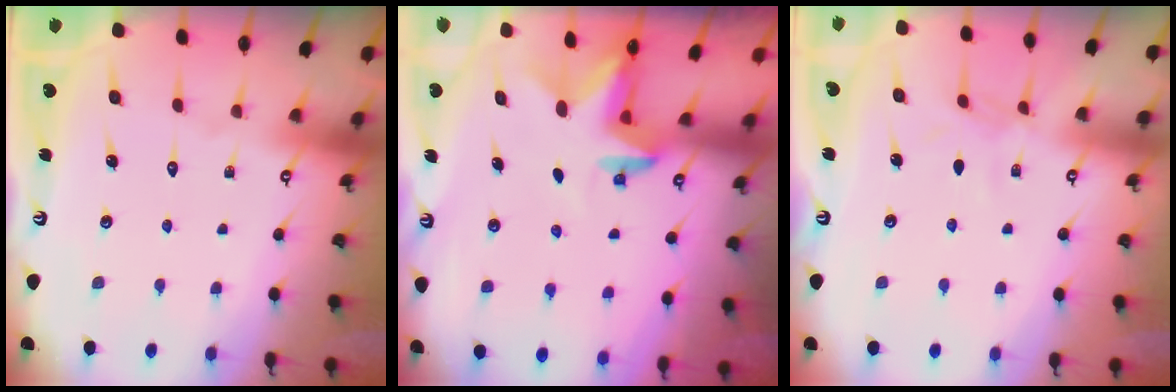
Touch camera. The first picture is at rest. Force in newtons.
{"total": 2.4, "press": 2.3, "slide": 0.4}
{"total": 4.7, "press": 4.7, "slide": 0.2}